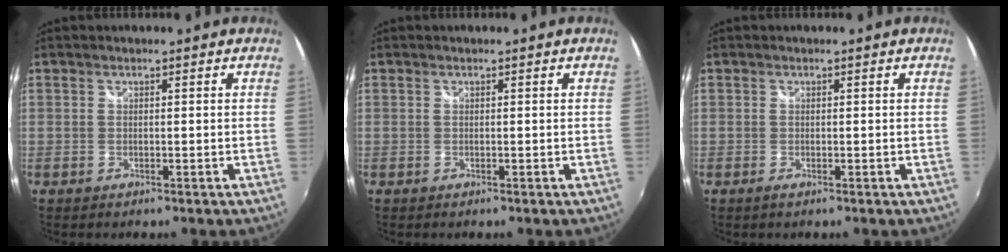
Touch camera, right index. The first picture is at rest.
{"total": 0.0}
{"total": 0.0}